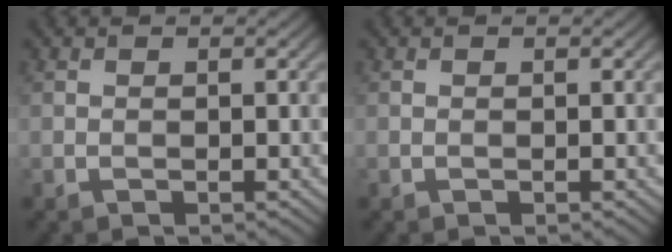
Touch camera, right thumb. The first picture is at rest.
{"total": 0.0}